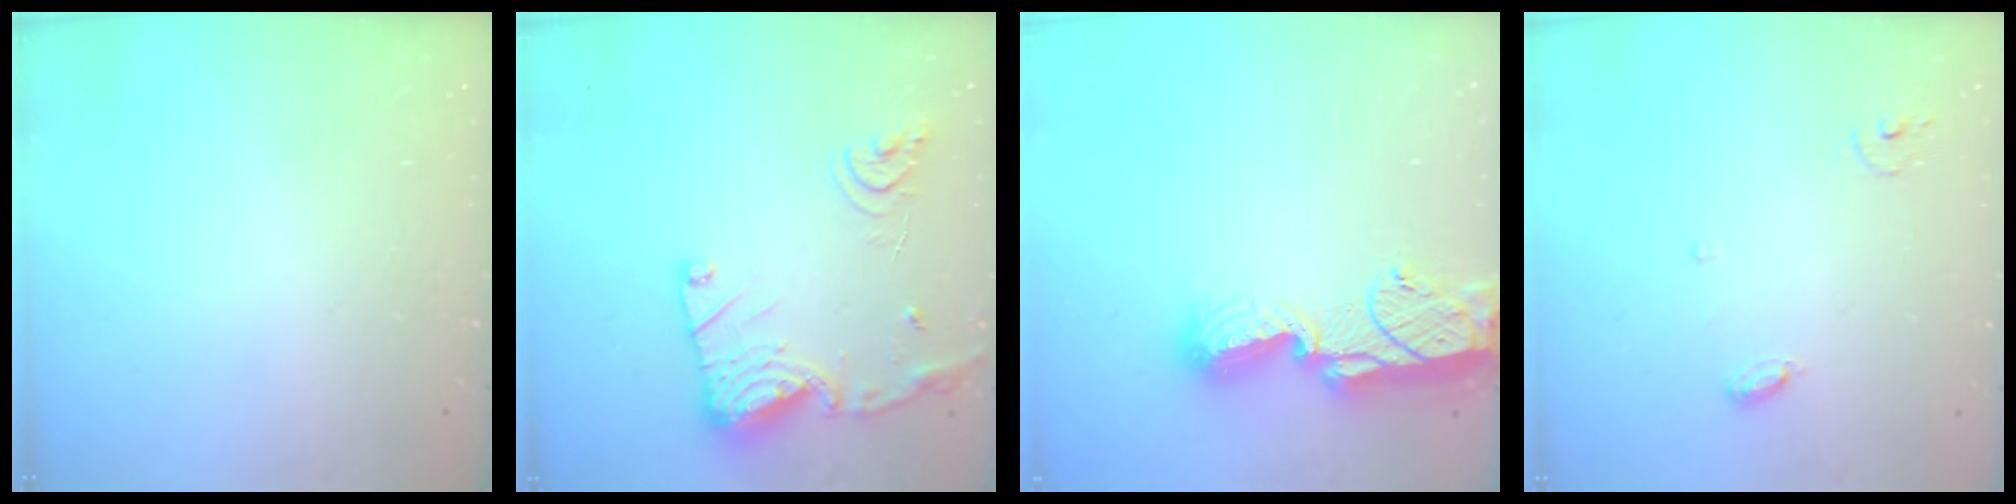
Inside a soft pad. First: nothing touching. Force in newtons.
{"total": 16.3, "press": 16.2, "slide": 1.5}
{"total": 15.4, "press": 14.2, "slide": 6.0}
{"total": 4.7, "press": 4.7, "slide": 0.5}